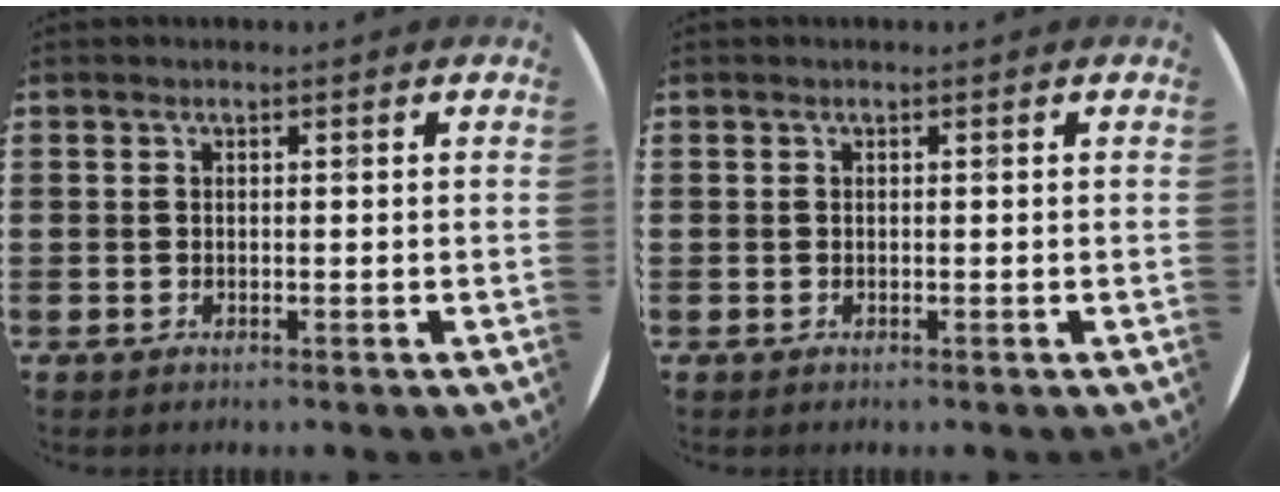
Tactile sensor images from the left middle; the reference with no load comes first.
{"total": 0.0}